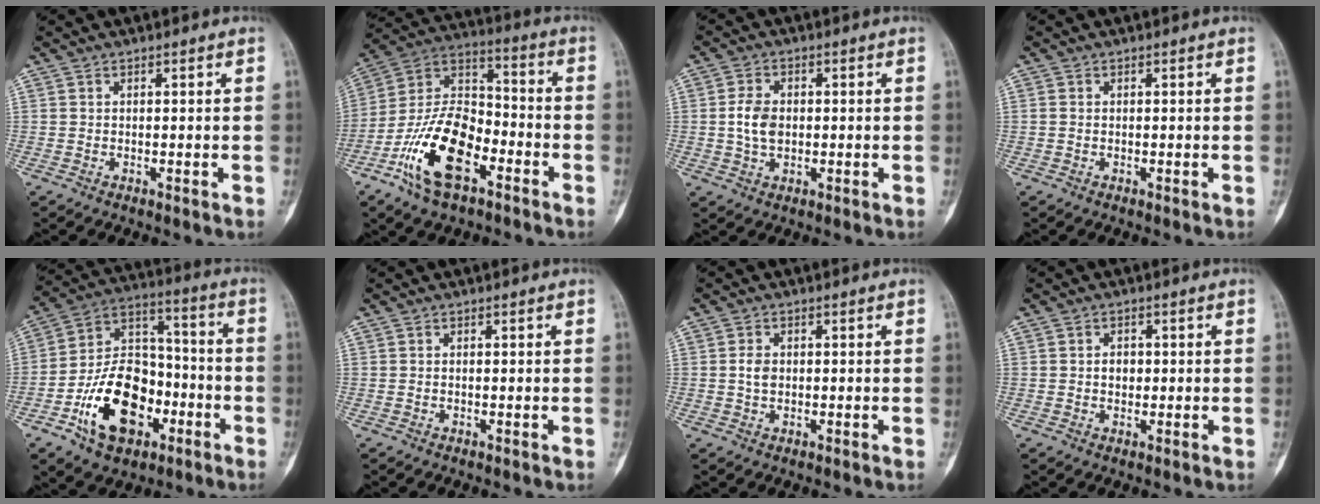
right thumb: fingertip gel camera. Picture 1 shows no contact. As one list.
[{"total": 18.2, "force": [-8.3, 9.4, 13.1], "torque": [-0.231, 0.060, -0.159]}, {"total": 5.3, "force": [0.0, 3.7, 3.9], "torque": [-0.071, 0.004, 0.000]}, {"total": 0.6, "force": [0.0, 0.5, 0.4], "torque": [-0.010, 0.001, 0.000]}, {"total": 19.3, "force": [-7.5, 12.6, 12.6], "torque": [-0.180, 0.062, -0.126]}, {"total": 0.0}, {"total": 2.6, "force": [0.1, 1.8, 1.8], "torque": [-0.030, 0.003, 0.002]}, {"total": 2.2, "force": [0.0, 1.7, 1.4], "torque": [-0.006, 0.004, 0.001]}]